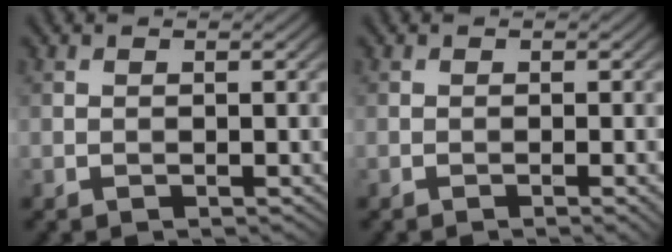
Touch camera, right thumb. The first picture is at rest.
{"total": 0.9, "force": [-0.3, 0.1, 0.9], "torque": [-0.015, -0.002, -0.006]}